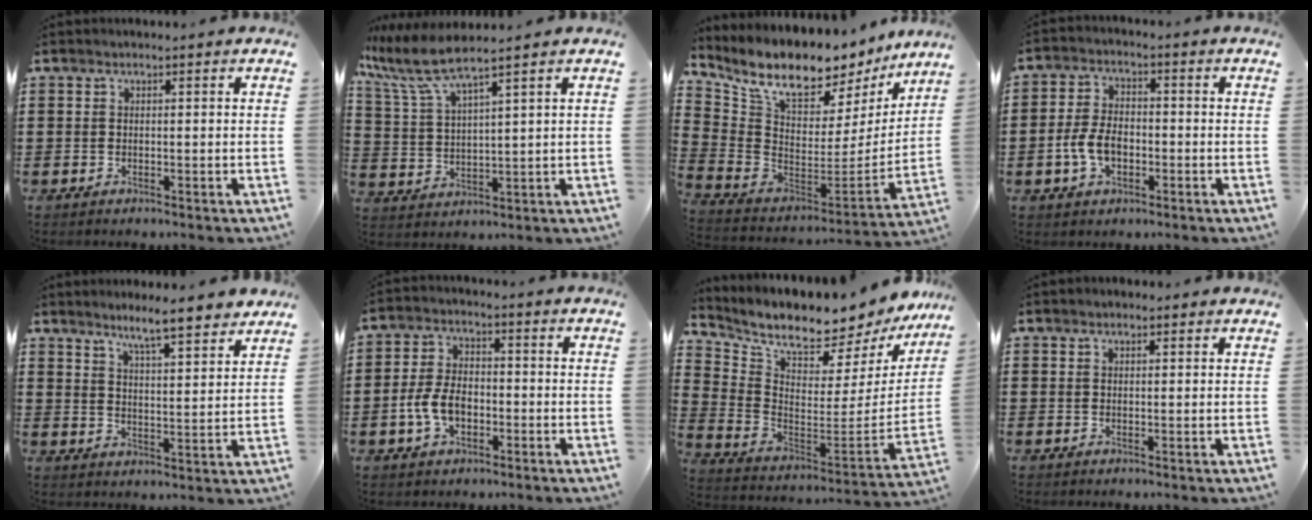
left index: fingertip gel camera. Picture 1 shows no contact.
{"total": 7.5, "force": [5.8, 0.8, 4.7], "torque": [-0.129, -0.030, 0.096]}
{"total": 9.7, "force": [8.2, 3.3, 4.0], "torque": [-0.107, -0.071, 0.141]}
{"total": 6.1, "force": [-1.7, 3.6, 4.6], "torque": [-0.107, 0.001, -0.037]}
{"total": 6.4, "force": [5.8, 0.0, 2.8], "torque": [-0.065, -0.029, 0.099]}
{"total": 6.6, "force": [-1.9, 4.0, 4.9], "torque": [-0.121, 0.000, -0.043]}
{"total": 7.1, "force": [6.6, 0.8, 2.4], "torque": [-0.070, -0.081, 0.102]}
{"total": 1.1, "force": [0.9, 0.6, 0.4], "torque": [-0.009, 0.005, 0.016]}